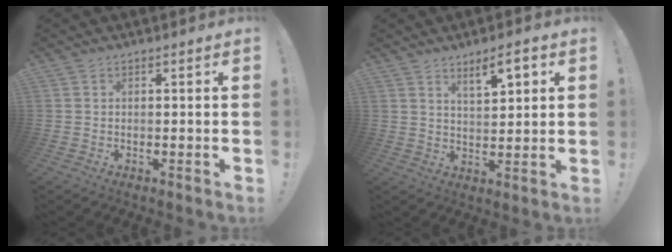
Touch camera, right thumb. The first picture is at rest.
{"total": 7.4, "force": [4.5, 2.0, 5.5], "torque": [-0.074, -0.026, 0.071]}